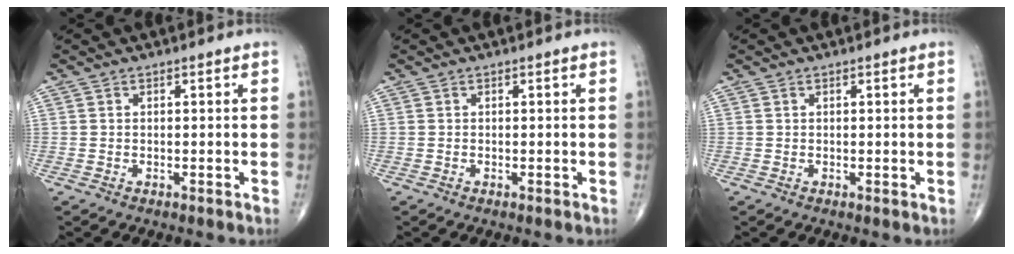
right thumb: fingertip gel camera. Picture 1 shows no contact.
{"total": 0.0}
{"total": 0.0}